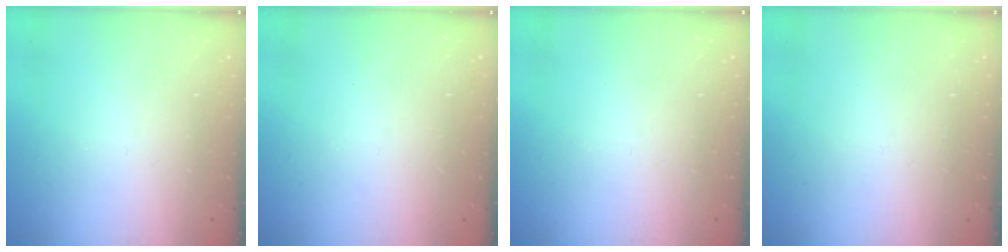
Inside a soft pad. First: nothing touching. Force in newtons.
{"total": 0.0}
{"total": 0.0}
{"total": 1.7, "press": 1.7, "slide": 0.2}